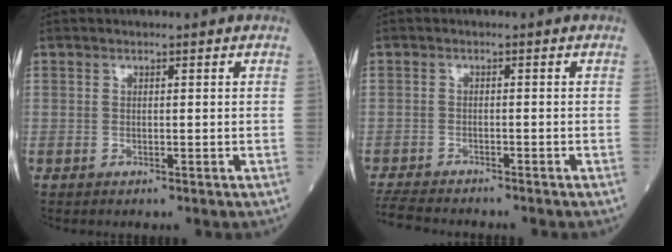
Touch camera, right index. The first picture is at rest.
{"total": 6.5, "force": [-6.1, 1.1, 2.0], "torque": [-0.035, -0.019, -0.104]}